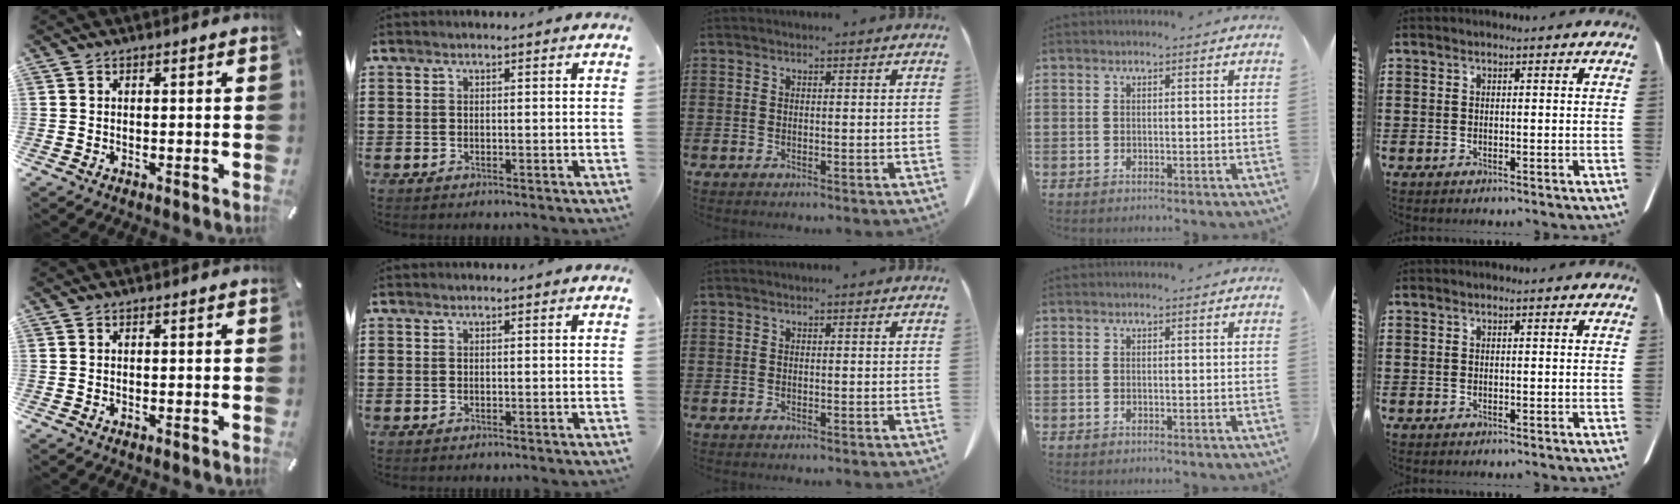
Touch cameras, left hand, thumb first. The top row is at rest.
{}